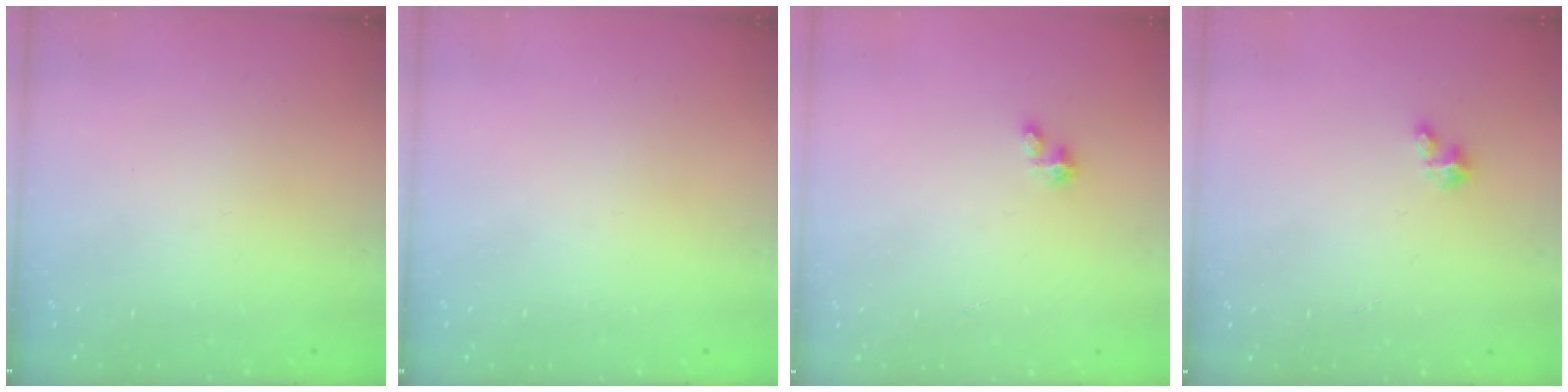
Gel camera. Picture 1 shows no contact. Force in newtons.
{"total": 0.0}
{"total": 0.9, "press": 0.9, "slide": 0.3}
{"total": 2.0, "press": 2.0, "slide": 0.2}